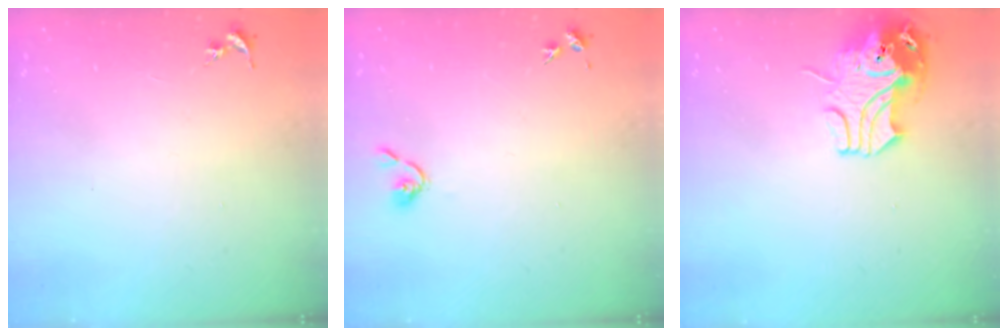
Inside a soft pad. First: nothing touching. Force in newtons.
{"total": 4.0, "press": 4.0, "slide": 0.7}
{"total": 11.0, "press": 10.9, "slide": 1.7}